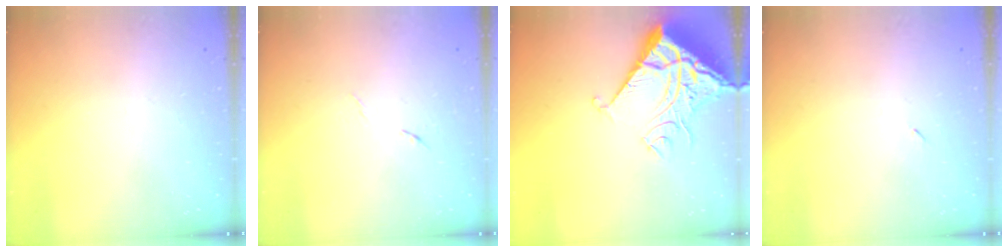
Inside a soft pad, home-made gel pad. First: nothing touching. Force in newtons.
{"total": 4.4, "press": 4.2, "slide": 1.3}
{"total": 11.2, "press": 11.1, "slide": 1.5}
{"total": 2.6, "press": 2.3, "slide": 1.2}